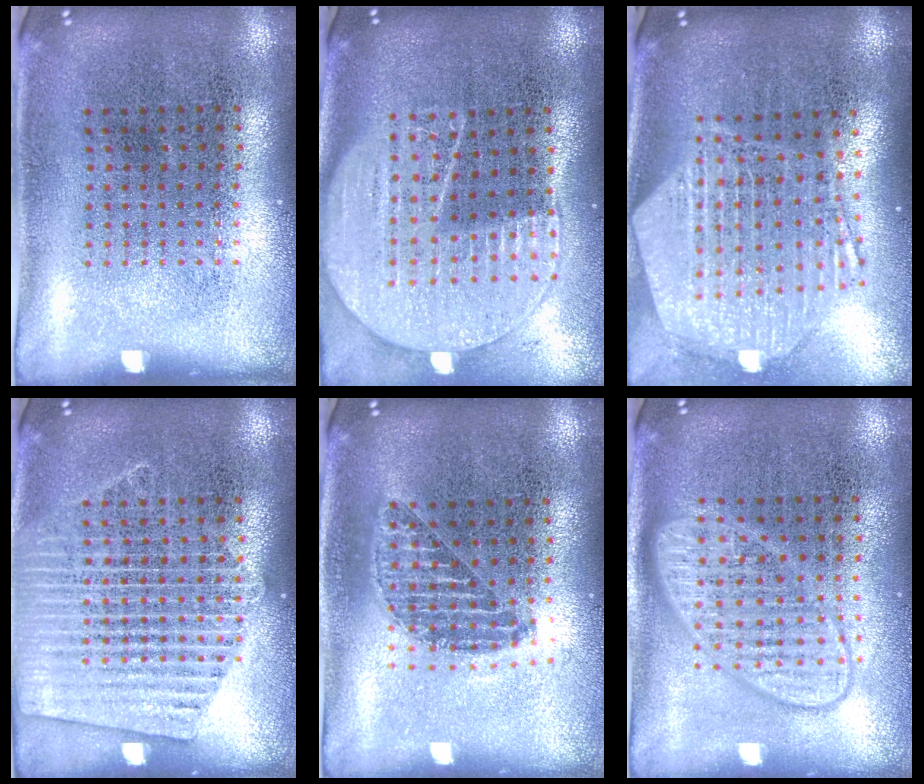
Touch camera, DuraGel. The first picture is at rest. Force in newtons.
{"total": 2.0, "press": 1.8, "slide": 0.9}
{"total": 3.0, "press": 2.4, "slide": 1.8}
{"total": 2.9, "press": 2.9, "slide": 0.3}
{"total": 1.1, "press": 1.0, "slide": 0.5}
{"total": 2.8, "press": 2.8, "slide": 0.5}